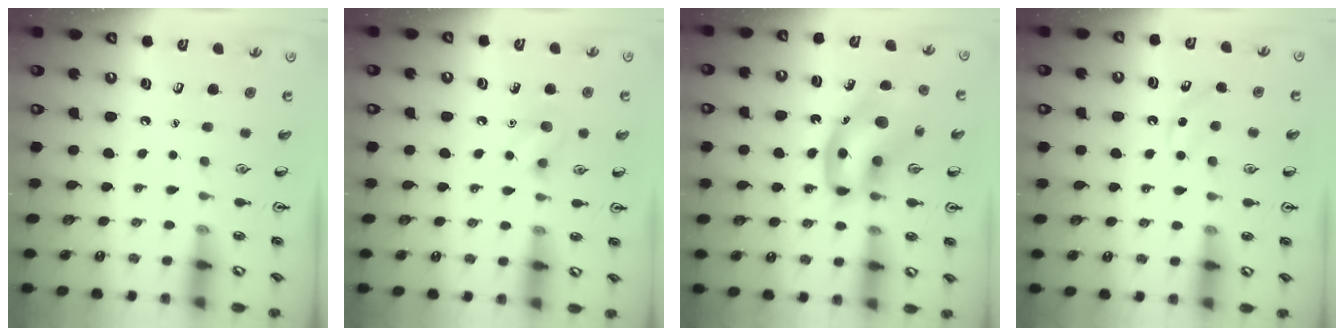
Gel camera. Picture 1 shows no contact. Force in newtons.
{"total": 6.9, "press": 6.8, "slide": 1.3}
{"total": 14.1, "press": 13.5, "slide": 4.0}
{"total": 5.0, "press": 4.6, "slide": 1.9}